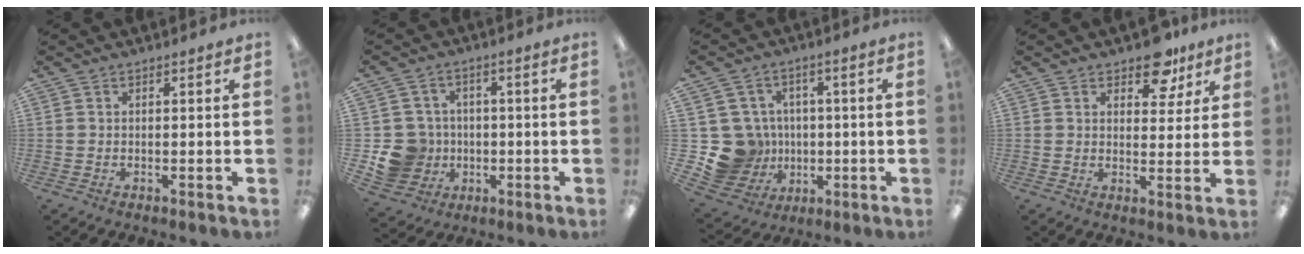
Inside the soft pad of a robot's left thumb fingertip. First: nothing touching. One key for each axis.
{"total": 9.9, "fx": -1.8, "fy": 9.5, "fz": 2.3, "tx": -0.066, "ty": 0.018, "tz": -0.020}
{"total": 13.8, "fx": -1.7, "fy": 13.1, "fz": 4.1, "tx": -0.111, "ty": 0.011, "tz": -0.009}
{"total": 8.8, "fx": 6.1, "fy": 4.6, "fz": 4.3, "tx": -0.045, "ty": -0.028, "tz": 0.106}